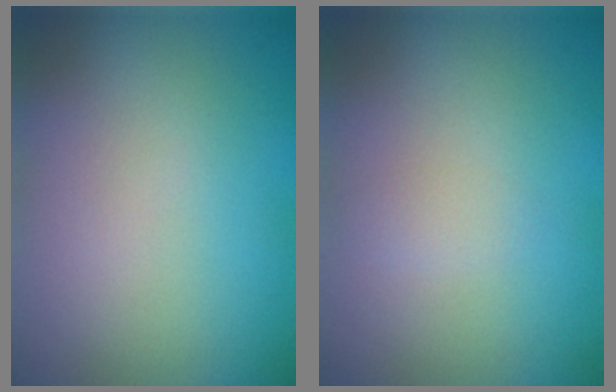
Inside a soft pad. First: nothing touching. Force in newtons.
{"total": 0.8, "press": 0.8, "slide": 0.1}